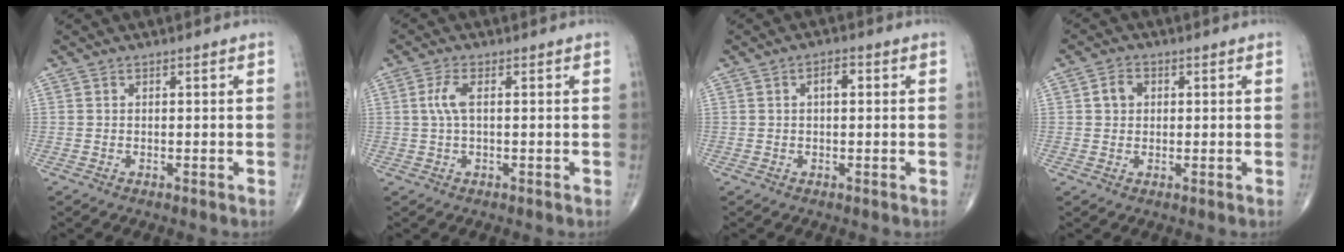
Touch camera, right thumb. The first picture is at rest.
{"total": 3.4, "force": [0.4, 1.1, 3.2], "torque": [-0.085, 0.007, 0.007]}
{"total": 2.6, "force": [0.5, 1.2, 2.2], "torque": [-0.034, 0.007, 0.005]}
{"total": 3.1, "force": [0.6, 2.6, 1.7], "torque": [-0.019, 0.005, 0.008]}